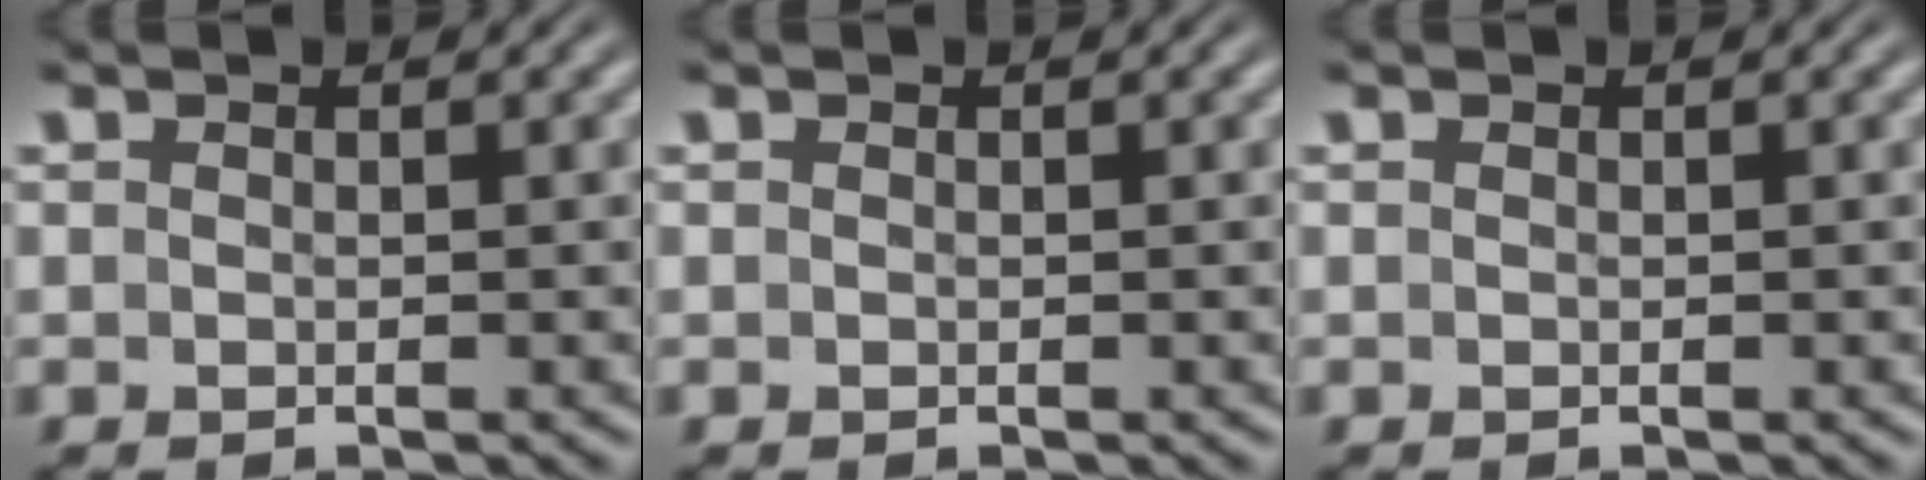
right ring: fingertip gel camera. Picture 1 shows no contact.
{"total": 0.0}
{"total": 0.0}